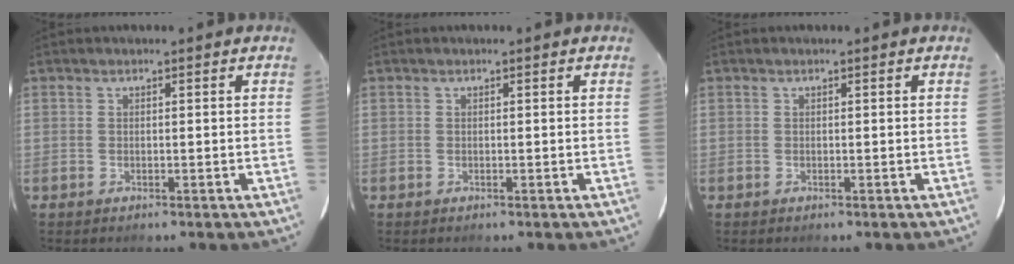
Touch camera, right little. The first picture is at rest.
{"total": 0.0}
{"total": 0.0}